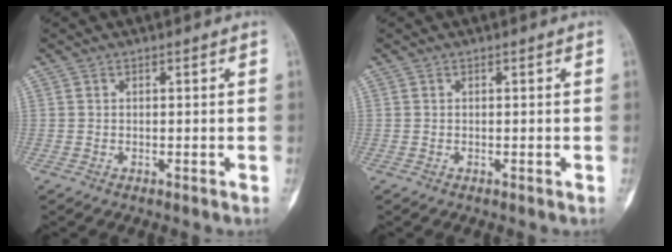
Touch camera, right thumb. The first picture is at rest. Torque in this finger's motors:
{"motor_torque": [-0.11, -0.11, 0.09, 0.02, 0.00]}